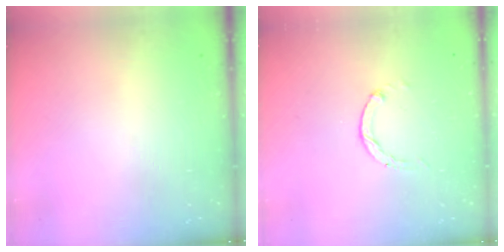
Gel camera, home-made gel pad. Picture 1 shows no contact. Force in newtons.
{"total": 0.7, "press": 0.6, "slide": 0.2}